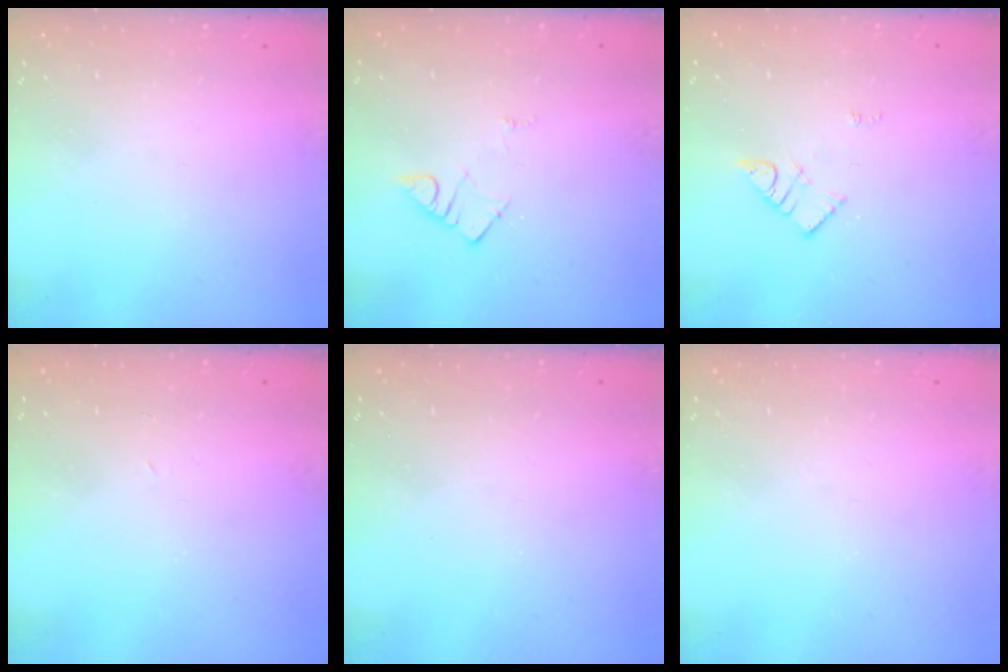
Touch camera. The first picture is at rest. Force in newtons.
{"total": 3.4, "press": 3.4, "slide": 0.5}
{"total": 4.7, "press": 4.7, "slide": 0.1}
{"total": 2.0, "press": 2.0, "slide": 0.3}
{"total": 0.0}
{"total": 0.0}